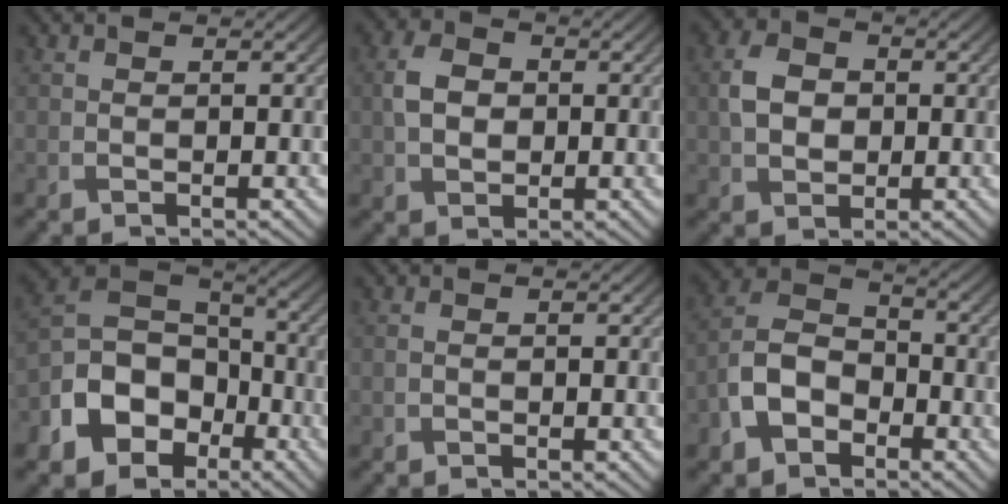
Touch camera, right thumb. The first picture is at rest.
{"total": 4.4, "force": [0.3, 3.3, 2.9], "torque": [-0.066, 0.001, 0.001]}
{"total": 4.9, "force": [0.3, 3.8, 3.1], "torque": [-0.070, 0.002, 0.001]}
{"total": 12.3, "force": [-5.6, 8.9, 6.5], "torque": [-0.151, -0.030, -0.106]}
{"total": 0.6, "force": [0.0, 0.4, 0.4], "torque": [-0.009, 0.000, -0.001]}
{"total": 8.2, "force": [-3.8, 5.4, 4.8], "torque": [-0.108, 0.001, -0.087]}